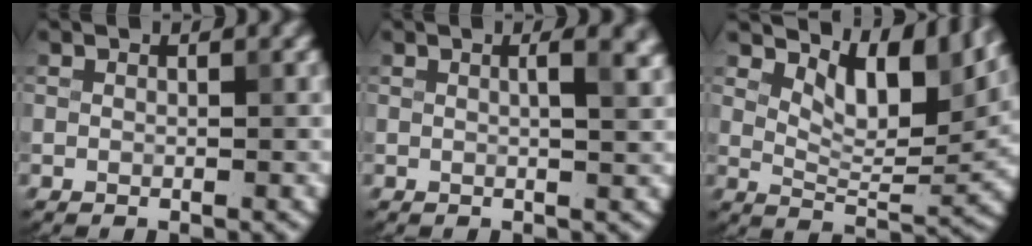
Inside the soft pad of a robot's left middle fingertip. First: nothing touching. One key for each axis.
{"total": 3.7, "fx": 1.0, "fy": 1.4, "fz": 3.2, "tx": -0.026, "ty": 0.012, "tz": 0.003}
{"total": 6.6, "fx": 4.0, "fy": 2.9, "fz": 4.4, "tx": -0.070, "ty": -0.009, "tz": 0.064}